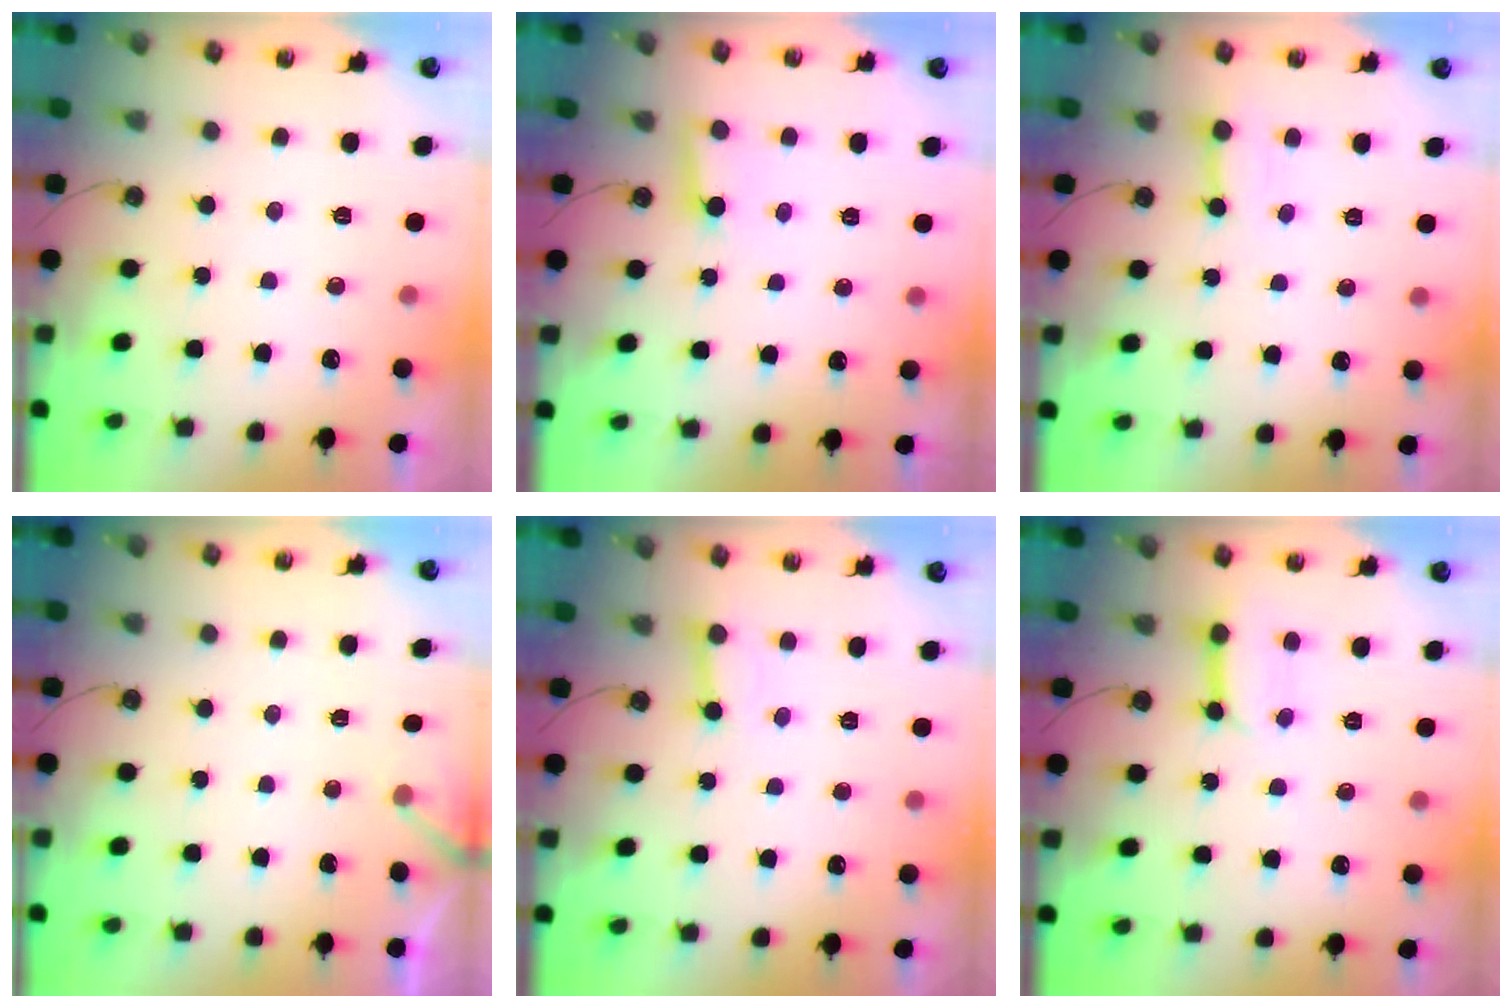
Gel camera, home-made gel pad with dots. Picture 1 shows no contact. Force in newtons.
{"total": 3.0, "press": 2.9, "slide": 0.3}
{"total": 4.1, "press": 4.1, "slide": 0.3}
{"total": 2.3, "press": 2.3, "slide": 0.1}
{"total": 2.7, "press": 2.7, "slide": 0.2}
{"total": 8.6, "press": 8.6, "slide": 0.4}